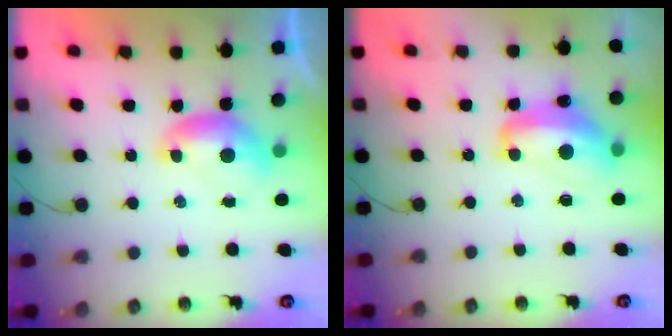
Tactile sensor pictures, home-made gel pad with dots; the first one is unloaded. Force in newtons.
{"total": 8.7, "press": 8.6, "slide": 1.3}